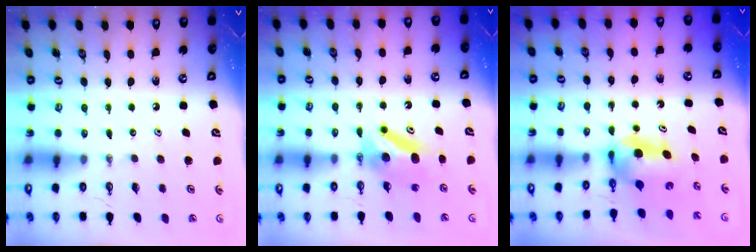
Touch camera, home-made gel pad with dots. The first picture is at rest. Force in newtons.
{"total": 8.0, "press": 6.8, "slide": 4.1}
{"total": 6.1, "press": 5.6, "slide": 2.4}